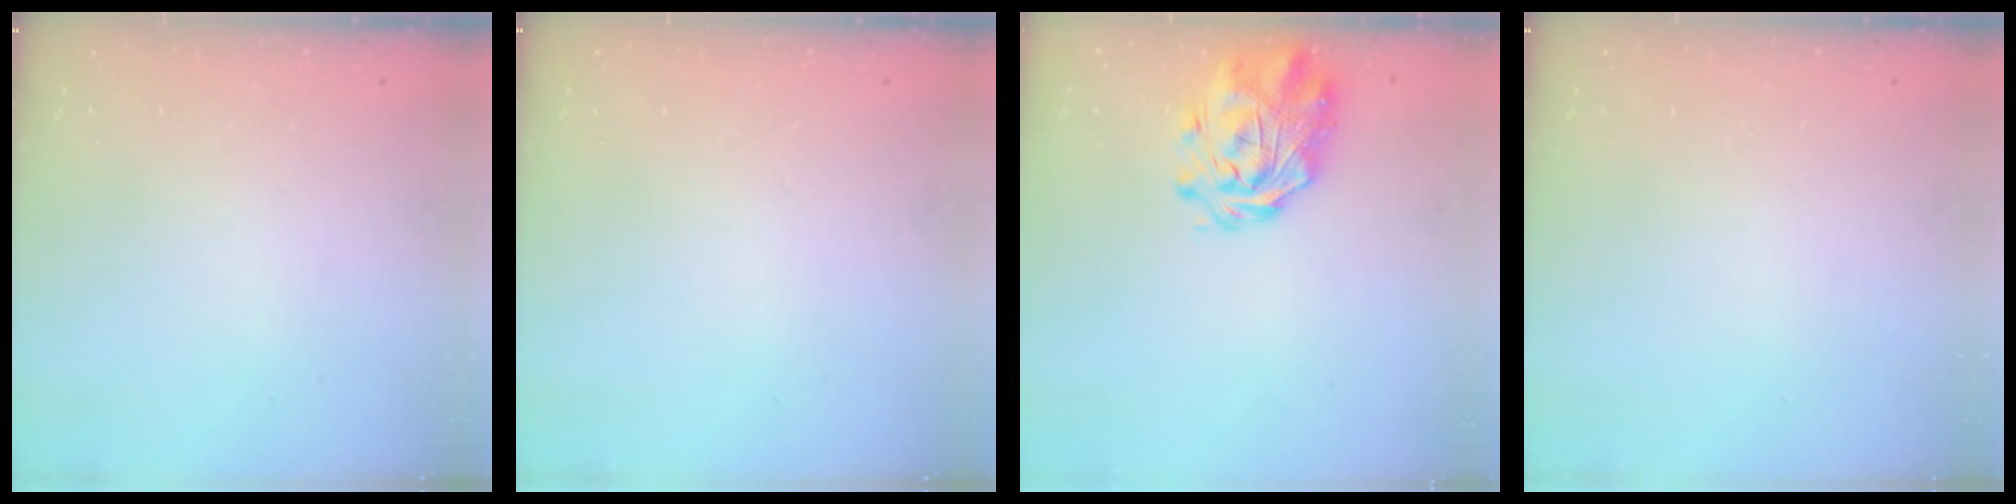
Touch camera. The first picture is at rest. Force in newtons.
{"total": 0.0}
{"total": 2.9, "press": 2.6, "slide": 1.4}
{"total": 0.0}